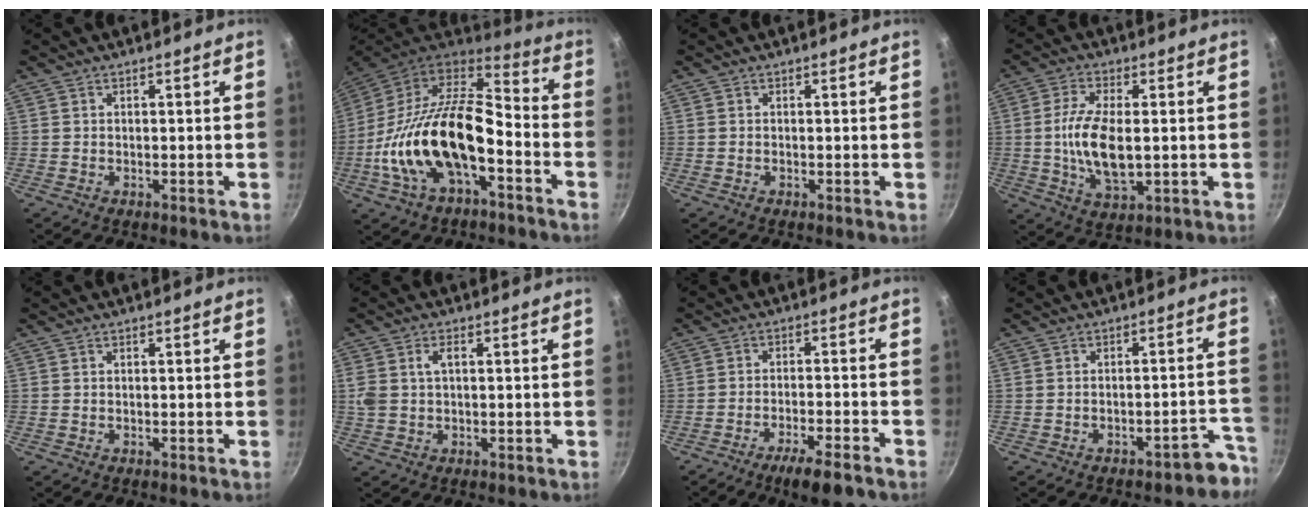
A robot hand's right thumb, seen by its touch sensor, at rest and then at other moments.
{"total": 23.9, "force": [-5.8, 11.9, 19.9], "torque": [-0.364, 0.040, -0.115]}
{"total": 0.0}
{"total": 11.2, "force": [-0.1, 5.1, 10.0], "torque": [-0.200, -0.005, -0.002]}
{"total": 0.0}
{"total": 3.9, "force": [0.8, 2.4, 3.0], "torque": [-0.046, 0.008, 0.015]}
{"total": 7.3, "force": [-5.1, 1.2, 5.1], "torque": [-0.082, 0.027, -0.079]}
{"total": 6.2, "force": [-4.5, 2.7, 3.3], "torque": [0.003, 0.059, -0.042]}